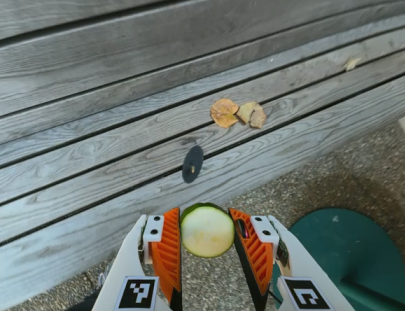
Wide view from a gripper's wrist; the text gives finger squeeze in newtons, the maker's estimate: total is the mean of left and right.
{"total": 7.4, "left": 6.9, "right": 7.9}